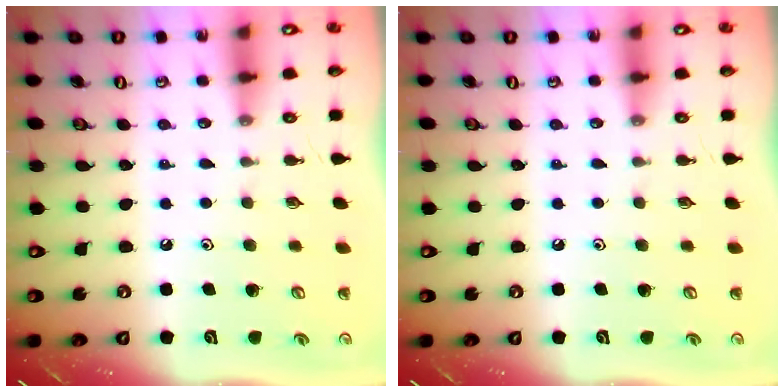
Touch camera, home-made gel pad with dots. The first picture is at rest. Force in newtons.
{"total": 0.0}